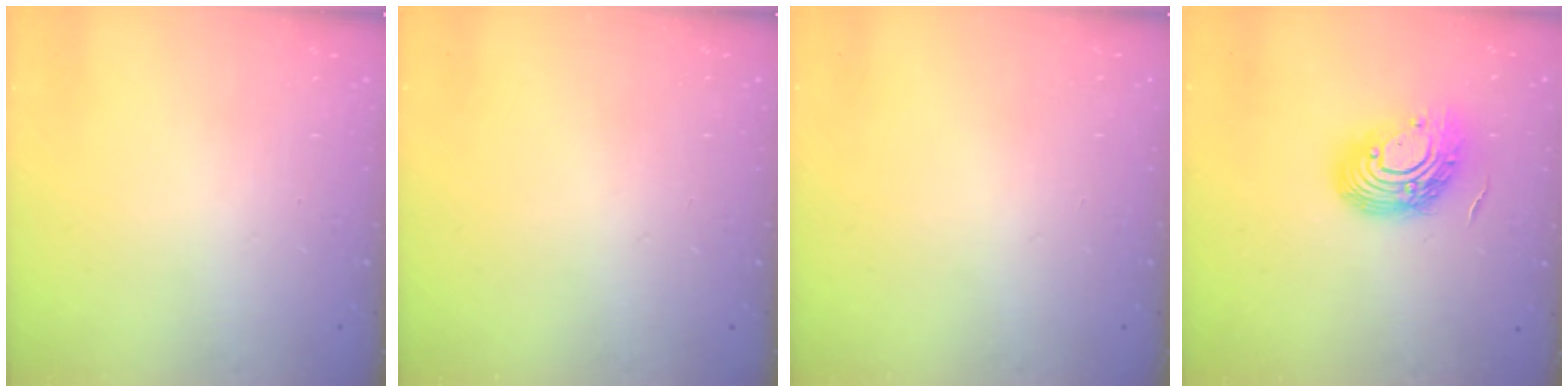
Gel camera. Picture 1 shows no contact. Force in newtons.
{"total": 0.0}
{"total": 0.0}
{"total": 14.8, "press": 14.7, "slide": 1.5}